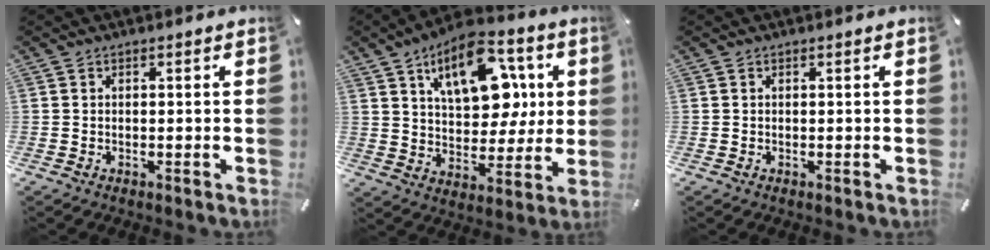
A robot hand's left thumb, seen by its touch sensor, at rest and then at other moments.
{"total": 17.7, "force": [7.3, 10.8, 12.0], "torque": [-0.176, -0.017, 0.126]}
{"total": 0.0}